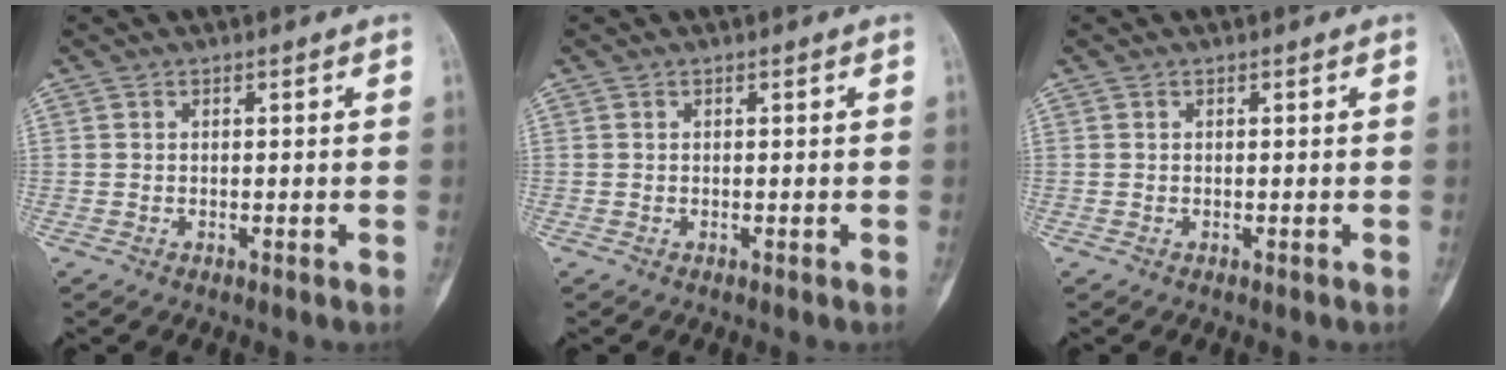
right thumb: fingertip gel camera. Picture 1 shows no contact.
{"total": 0.0}
{"total": 0.0}